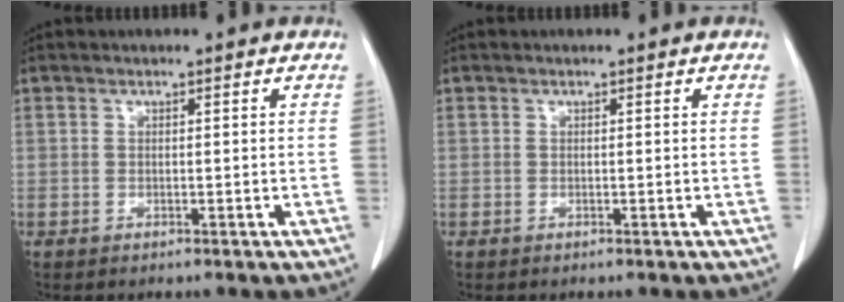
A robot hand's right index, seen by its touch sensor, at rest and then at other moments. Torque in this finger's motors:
{"motor_torque": [0.00, 0.00, 0.00, 0.00]}